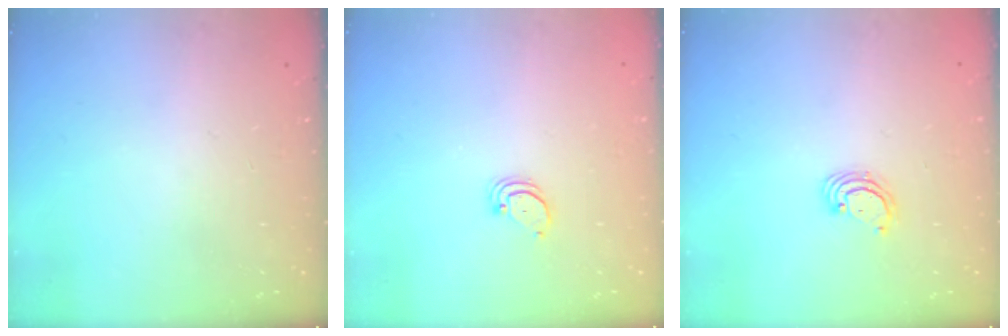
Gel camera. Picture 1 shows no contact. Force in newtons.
{"total": 2.0, "press": 2.0, "slide": 0.2}
{"total": 3.3, "press": 3.3, "slide": 0.3}